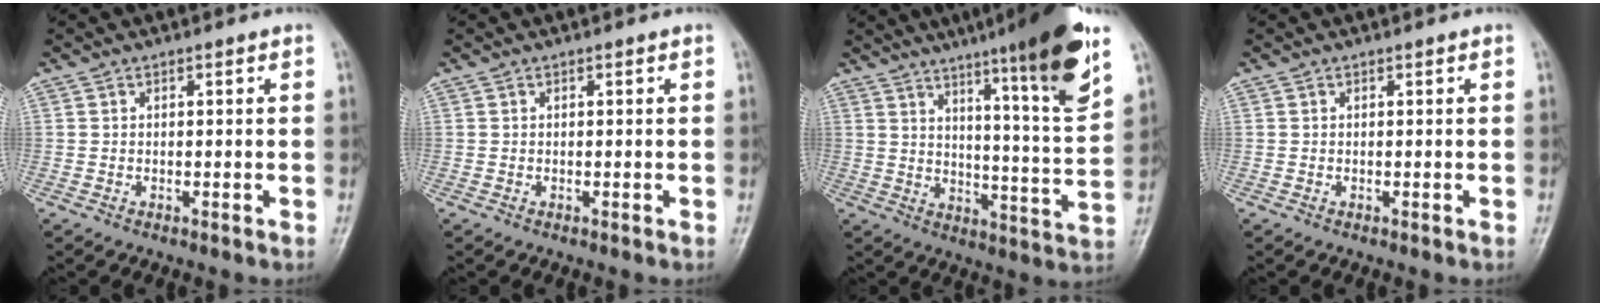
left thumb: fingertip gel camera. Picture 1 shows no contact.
{"total": 0.0}
{"total": 19.0, "force": [11.3, 1.5, 15.2], "torque": [-0.200, -0.059, 0.164]}
{"total": 0.0}